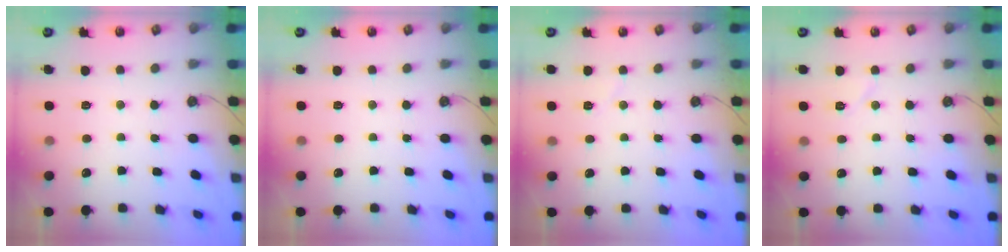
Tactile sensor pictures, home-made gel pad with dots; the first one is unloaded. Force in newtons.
{"total": 0.0}
{"total": 3.8, "press": 3.3, "slide": 1.9}
{"total": 4.8, "press": 4.8, "slide": 0.6}